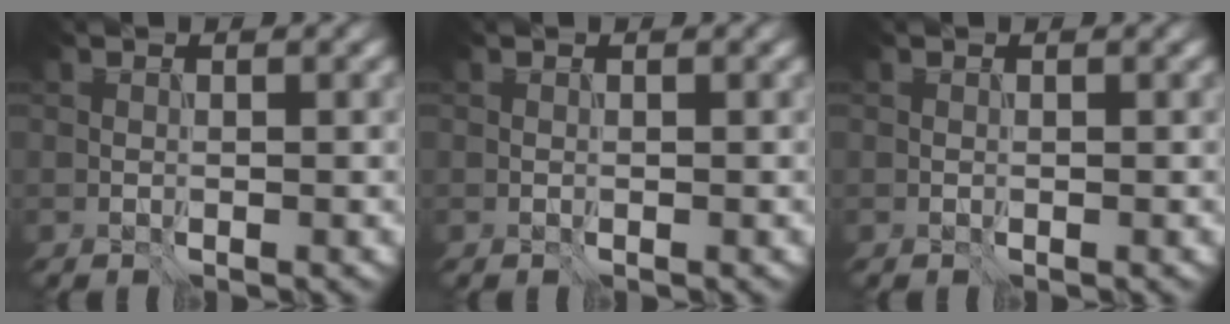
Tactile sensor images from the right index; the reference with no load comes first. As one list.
[{"total": 0.0}, {"total": 0.0}]